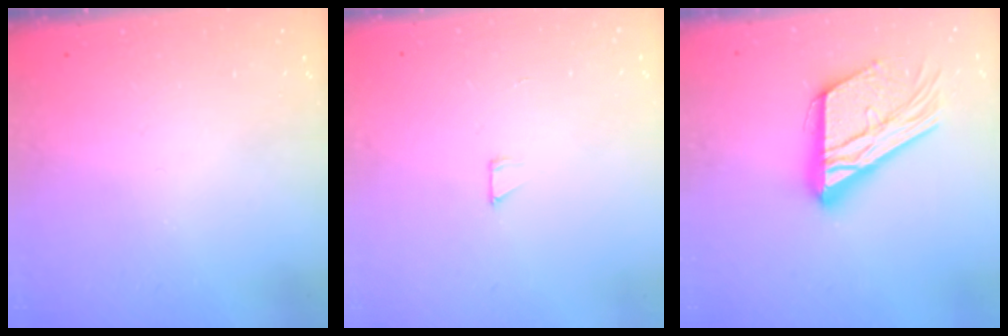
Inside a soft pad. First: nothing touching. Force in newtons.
{"total": 2.1, "press": 2.1, "slide": 0.1}
{"total": 19.3, "press": 19.2, "slide": 1.8}